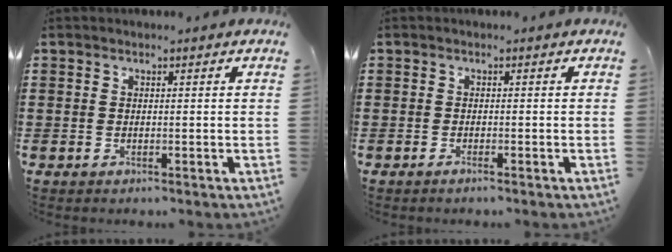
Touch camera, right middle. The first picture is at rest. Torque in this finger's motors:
{"motor_torque": [0.02, 0.02, -0.02, -0.01]}